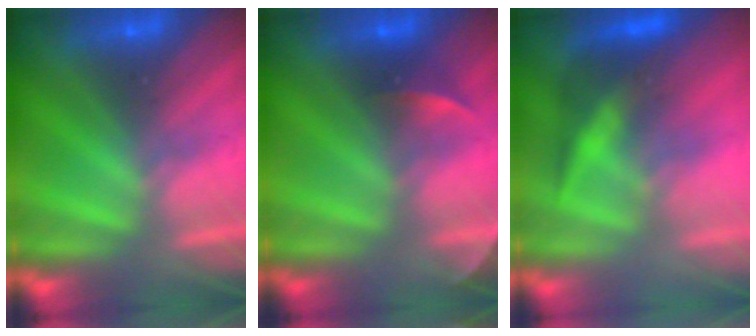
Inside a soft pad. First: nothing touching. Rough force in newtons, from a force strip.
{"total": 2.3}
{"total": 2.8}